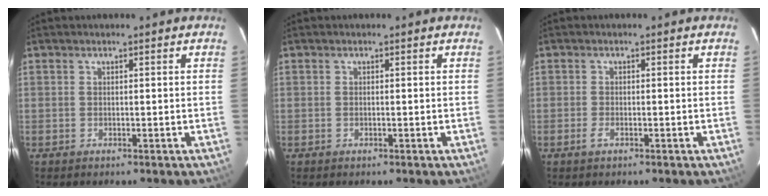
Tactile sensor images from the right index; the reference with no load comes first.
{"total": 0.0}
{"total": 1.3, "force": [-0.8, 0.4, 1.0], "torque": [-0.023, 0.000, -0.014]}